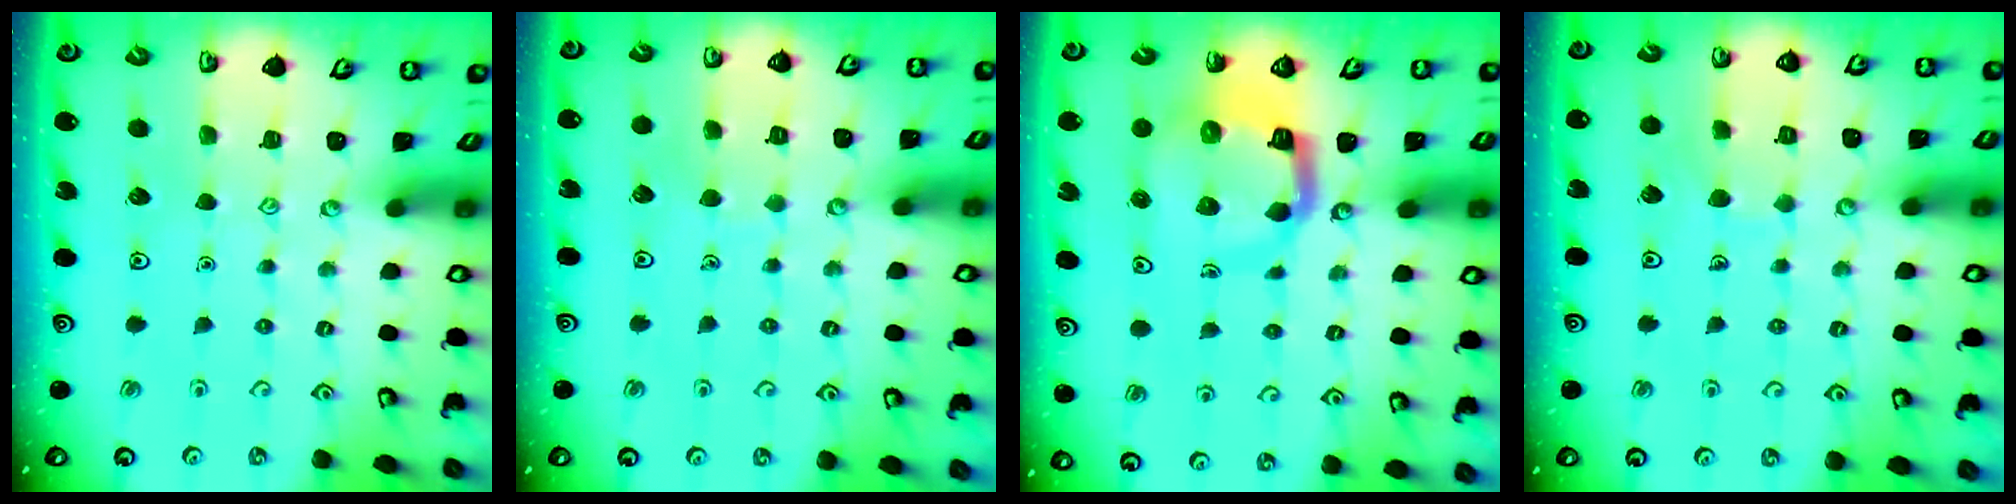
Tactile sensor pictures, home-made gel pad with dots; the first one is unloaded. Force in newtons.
{"total": 3.3, "press": 3.3, "slide": 0.3}
{"total": 10.3, "press": 10.2, "slide": 1.2}
{"total": 5.7, "press": 5.7, "slide": 0.5}